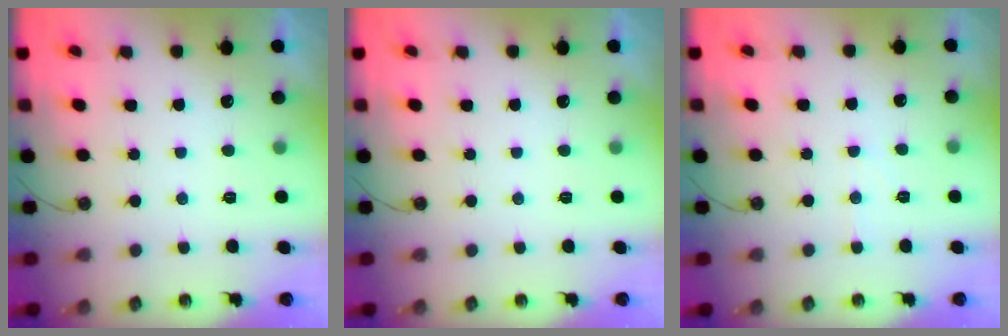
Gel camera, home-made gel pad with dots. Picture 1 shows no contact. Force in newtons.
{"total": 0.0}
{"total": 4.3, "press": 4.3, "slide": 0.6}